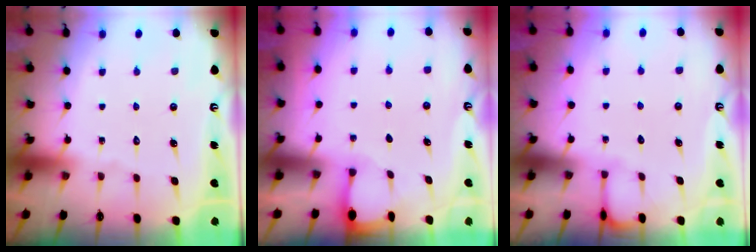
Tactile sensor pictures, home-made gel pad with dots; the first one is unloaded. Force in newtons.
{"total": 1.6, "press": 1.5, "slide": 0.3}
{"total": 0.8, "press": 0.8, "slide": 0.0}